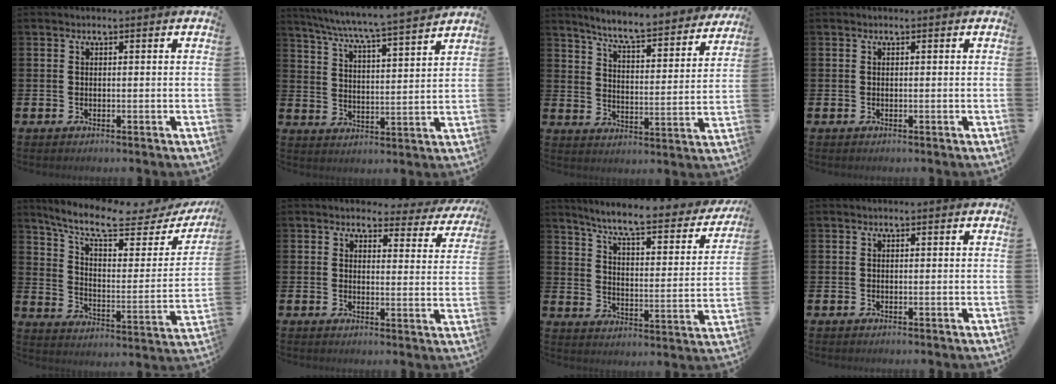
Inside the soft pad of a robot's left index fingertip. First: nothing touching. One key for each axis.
{"total": 6.8, "fx": 6.5, "fy": -0.4, "fz": 2.2, "tx": -0.073, "ty": -0.049, "tz": 0.110}
{"total": 6.9, "fx": 6.5, "fy": 0.1, "fz": 2.2, "tx": -0.066, "ty": -0.052, "tz": 0.108}
{"total": 0.0}
{"total": 9.8, "fx": 8.1, "fy": 2.3, "fz": 5.1, "tx": -0.121, "ty": -0.054, "tz": 0.133}
{"total": 2.7, "fx": 2.4, "fy": 1.2, "fz": 0.4, "tx": -0.003, "ty": -0.021, "tz": 0.035}
{"total": 7.3, "fx": 6.4, "fy": 0.8, "fz": 3.3, "tx": -0.089, "ty": -0.051, "tz": 0.102}
{"total": 0.0}